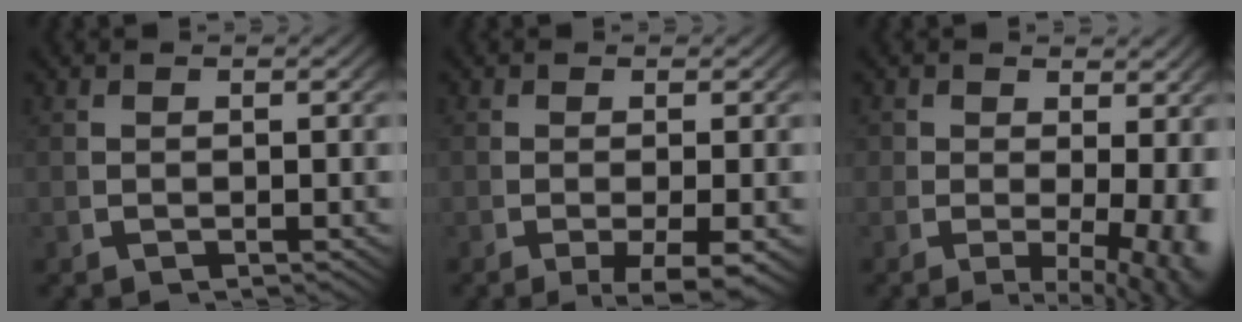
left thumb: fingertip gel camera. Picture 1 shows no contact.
{"total": 4.1, "force": [-2.1, 1.5, 3.1], "torque": [-0.054, -0.015, -0.025]}
{"total": 5.8, "force": [-0.9, 3.3, 4.7], "torque": [-0.061, -0.032, -0.006]}